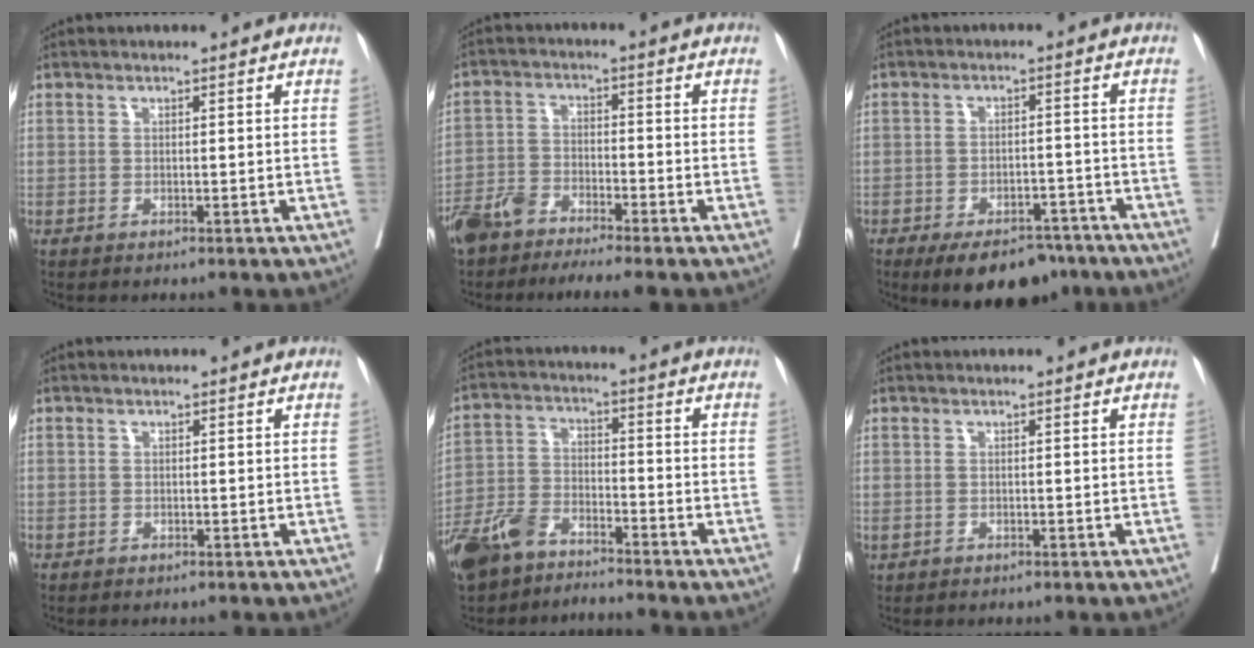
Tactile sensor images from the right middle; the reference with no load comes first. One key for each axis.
{"total": 7.0, "fx": -5.9, "fy": 0.7, "fz": 3.6, "tx": -0.077, "ty": -0.012, "tz": -0.116}
{"total": 10.0, "fx": -7.4, "fy": 4.8, "fz": 4.8, "tx": -0.051, "ty": 0.008, "tz": -0.109}
{"total": 0.6, "fx": -0.2, "fy": 0.5, "fz": -0.1, "tx": 0.006, "ty": 0.008, "tz": -0.006}
{"total": 9.0, "fx": -7.5, "fy": 2.9, "fz": 4.2, "tx": -0.094, "ty": -0.009, "tz": -0.148}
{"total": 0.0}